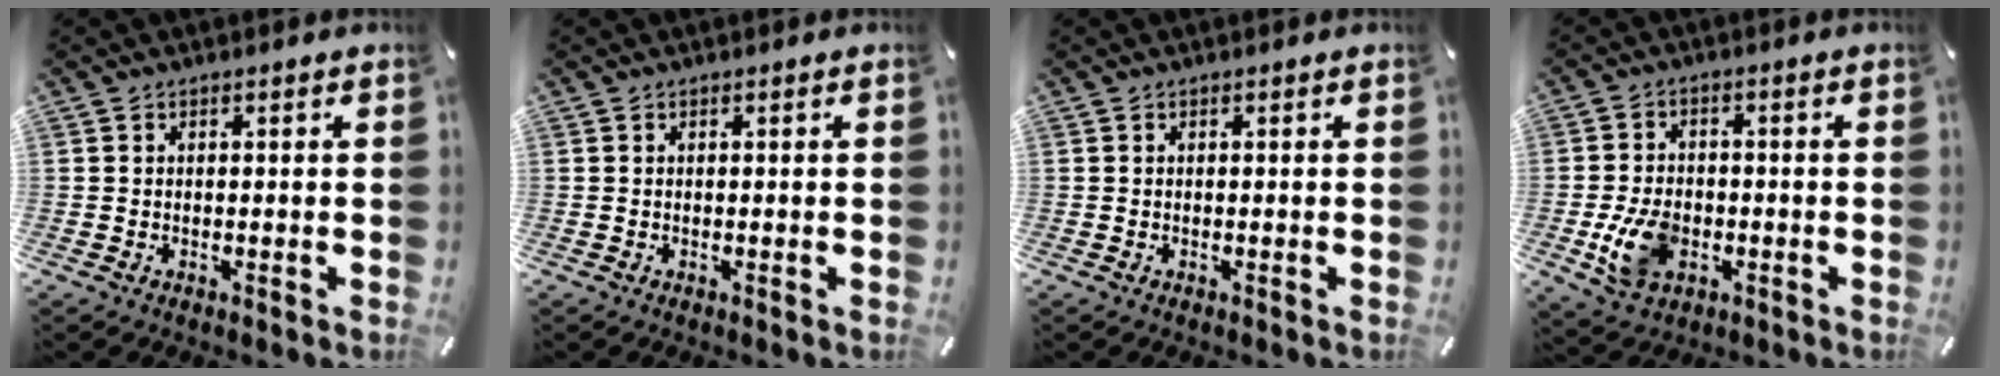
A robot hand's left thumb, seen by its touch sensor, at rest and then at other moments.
{"total": 0.0}
{"total": 0.0}
{"total": 9.4, "force": [-2.5, 6.6, 6.2], "torque": [-0.127, 0.006, -0.042]}